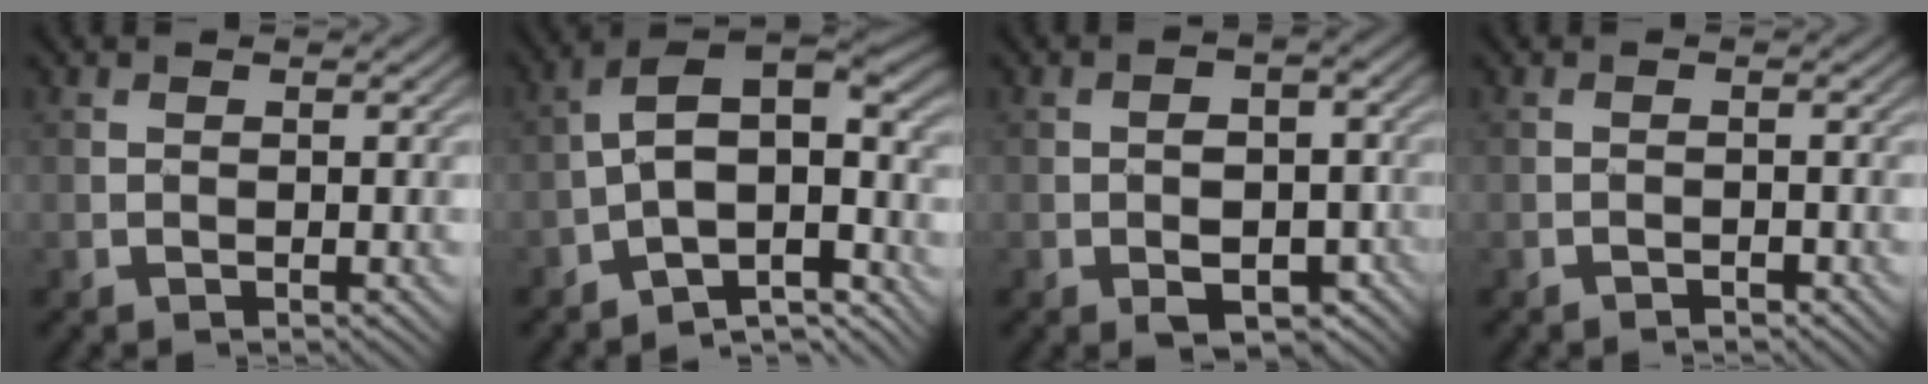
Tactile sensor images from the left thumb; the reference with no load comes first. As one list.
[{"total": 12.0, "force": [-4.1, 5.4, 9.9], "torque": [-0.158, 0.008, -0.069]}, {"total": 7.2, "force": [-2.4, 4.6, 5.0], "torque": [-0.065, -0.019, -0.023]}, {"total": 1.0, "force": [-0.9, 0.2, 0.3], "torque": [-0.006, 0.000, -0.019]}]